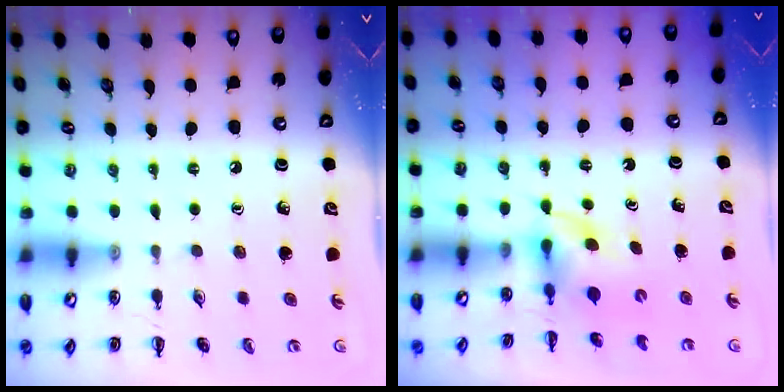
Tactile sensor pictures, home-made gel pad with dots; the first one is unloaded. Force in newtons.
{"total": 4.1, "press": 4.0, "slide": 1.0}